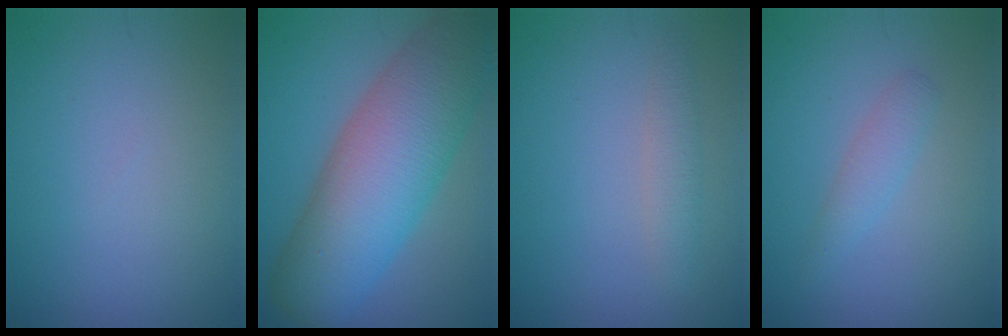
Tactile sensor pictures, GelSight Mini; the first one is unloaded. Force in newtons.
{"total": 11.6, "press": 11.5, "slide": 0.5}
{"total": 1.6, "press": 1.6, "slide": 0.0}
{"total": 1.7, "press": 1.7, "slide": 0.0}